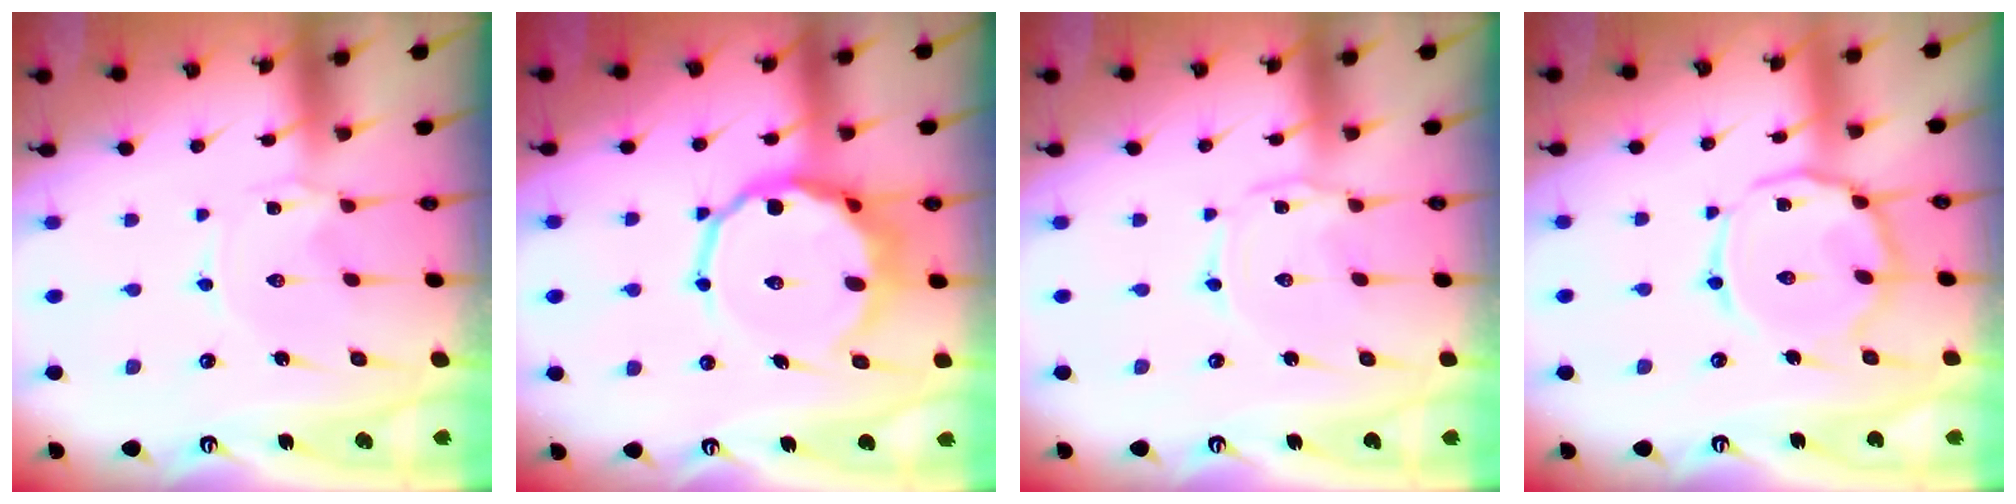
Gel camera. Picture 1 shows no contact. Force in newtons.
{"total": 13.0, "press": 12.5, "slide": 3.5}
{"total": 1.3, "press": 1.3, "slide": 0.2}
{"total": 13.3, "press": 13.2, "slide": 1.1}